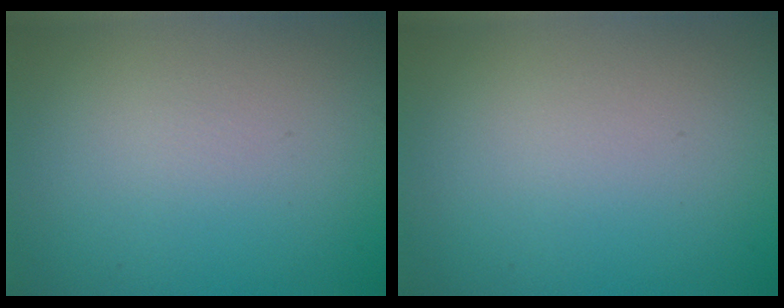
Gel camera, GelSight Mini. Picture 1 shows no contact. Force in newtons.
{"total": 0.0}